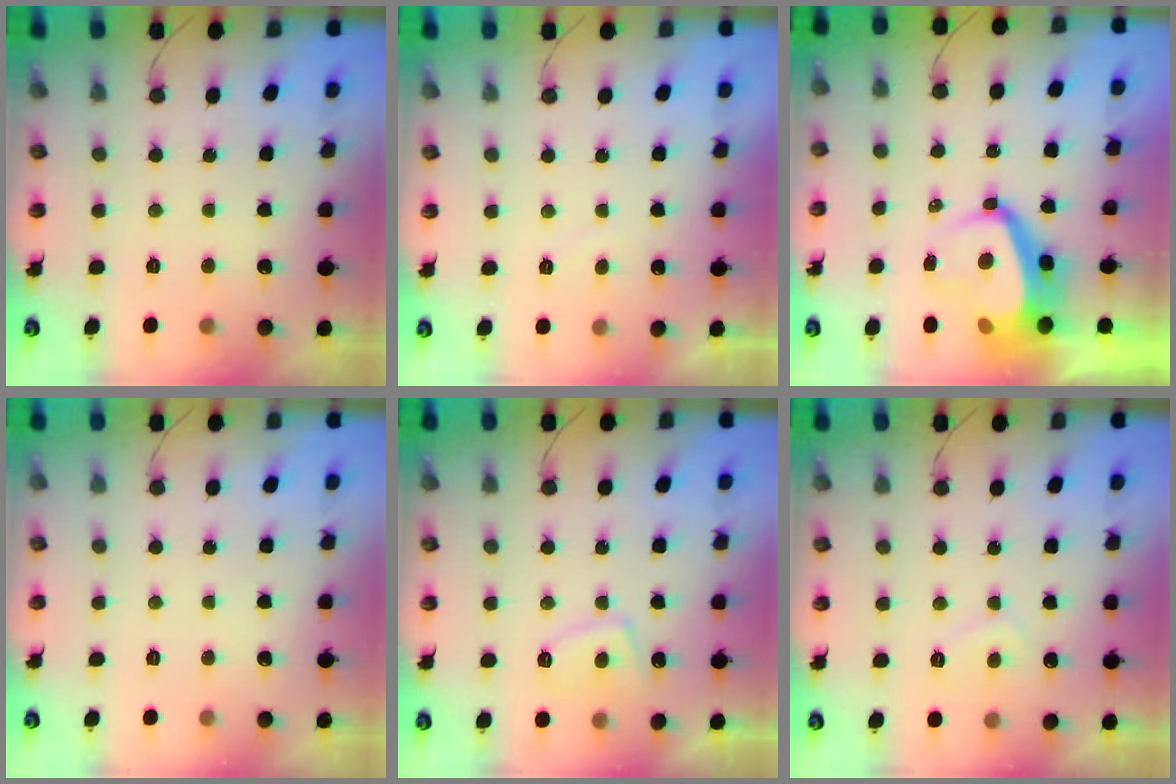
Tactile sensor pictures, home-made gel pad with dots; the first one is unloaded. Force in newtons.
{"total": 0.6, "press": 0.3, "slide": 0.5}
{"total": 6.4, "press": 6.4, "slide": 0.6}
{"total": 0.0}
{"total": 6.3, "press": 6.2, "slide": 1.1}
{"total": 2.9, "press": 2.9, "slide": 0.5}